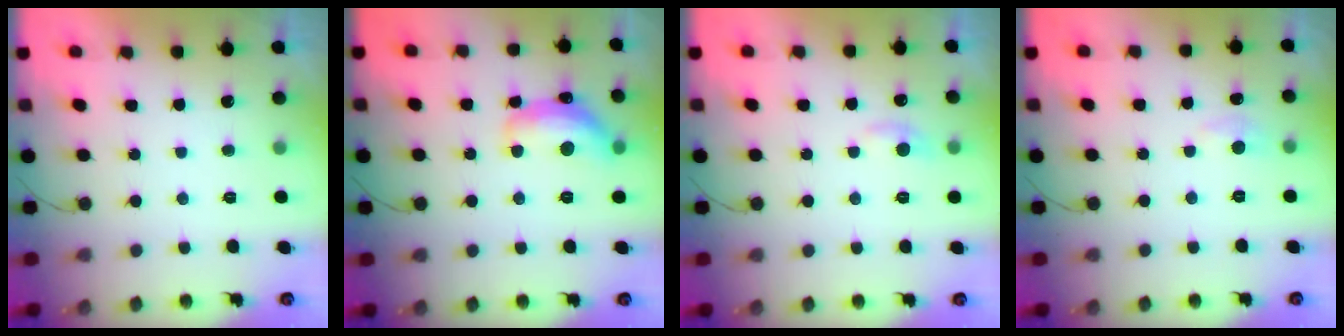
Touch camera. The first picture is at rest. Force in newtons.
{"total": 15.8, "press": 15.8, "slide": 1.0}
{"total": 5.3, "press": 5.2, "slide": 0.8}
{"total": 4.7, "press": 4.6, "slide": 0.8}